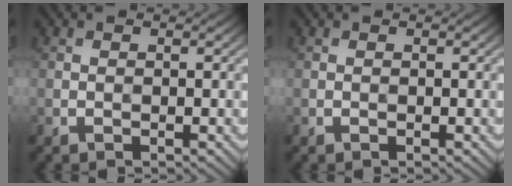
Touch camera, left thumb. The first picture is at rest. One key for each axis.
{"total": 0.0}